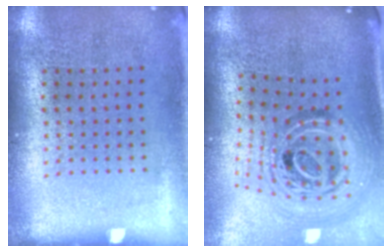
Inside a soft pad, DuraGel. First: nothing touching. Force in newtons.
{"total": 2.1, "press": 1.7, "slide": 1.3}